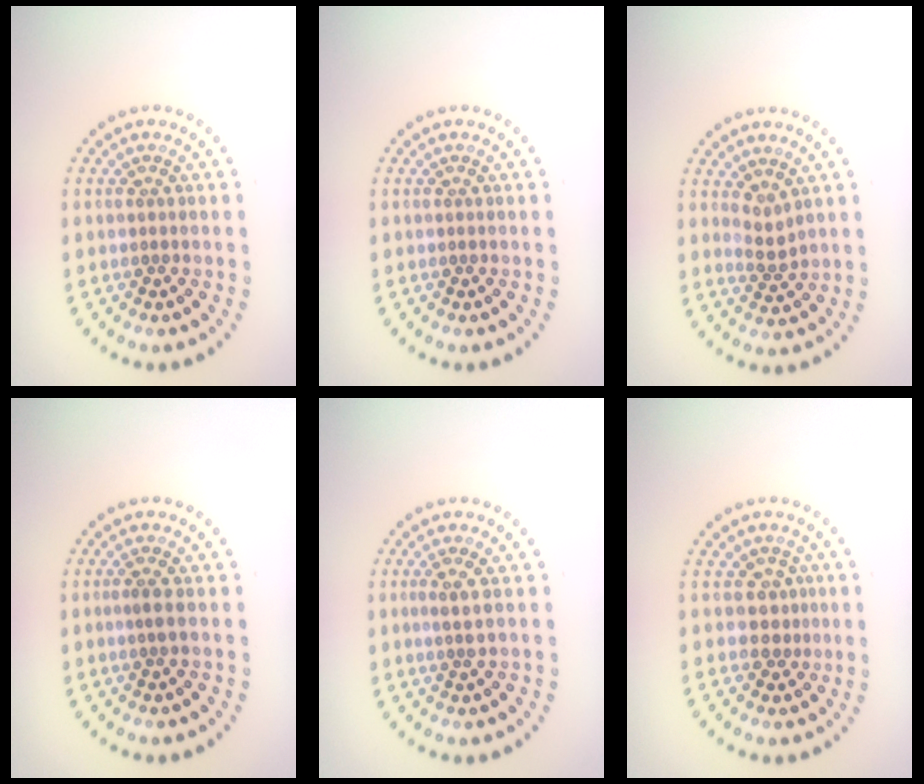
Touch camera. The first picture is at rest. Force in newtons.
{"total": 0.0}
{"total": 1.5, "press": 1.0, "slide": 1.1}
{"total": 1.0, "press": 0.8, "slide": 0.6}
{"total": 1.5, "press": 1.2, "slide": 0.8}
{"total": 1.8, "press": 1.4, "slide": 1.1}